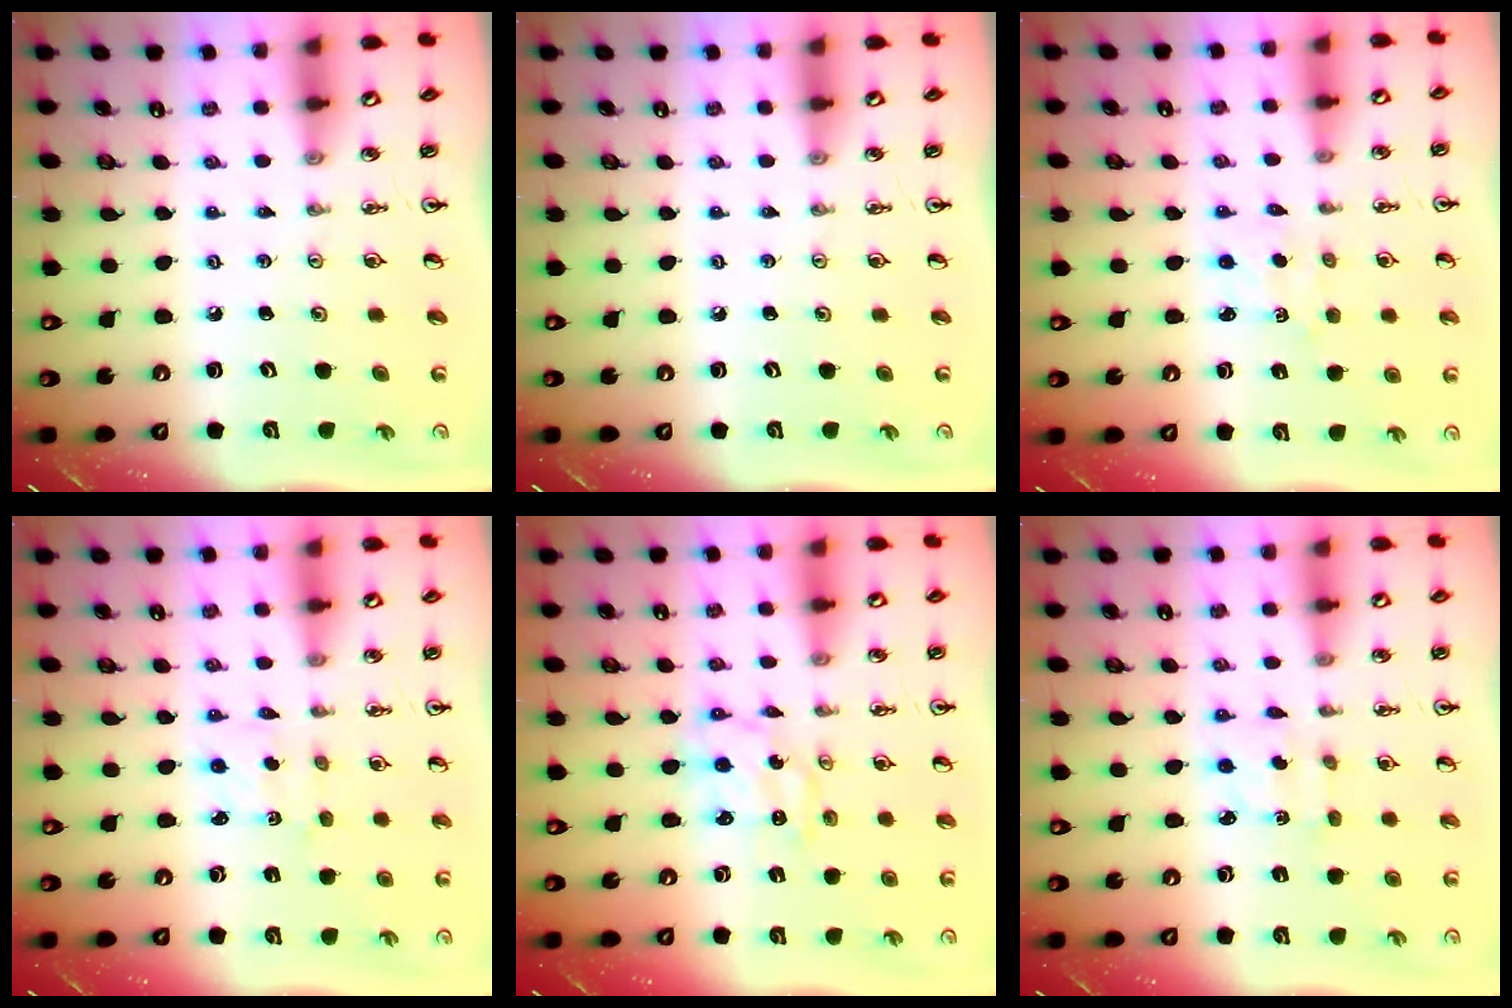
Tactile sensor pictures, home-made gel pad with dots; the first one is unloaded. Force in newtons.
{"total": 0.0}
{"total": 1.5, "press": 1.5, "slide": 0.3}
{"total": 1.5, "press": 1.3, "slide": 0.7}
{"total": 3.6, "press": 3.6, "slide": 0.3}
{"total": 2.2, "press": 2.2, "slide": 0.4}